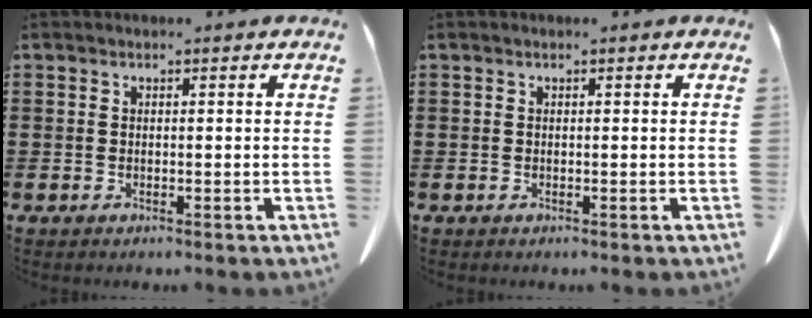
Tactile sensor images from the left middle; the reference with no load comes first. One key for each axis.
{"total": 0.0}